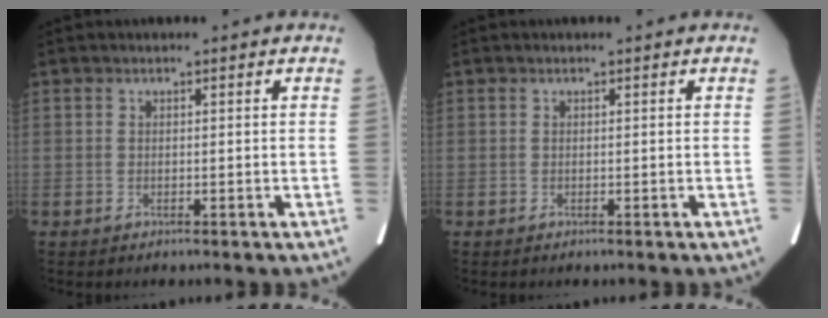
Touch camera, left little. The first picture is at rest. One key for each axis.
{"total": 0.0}